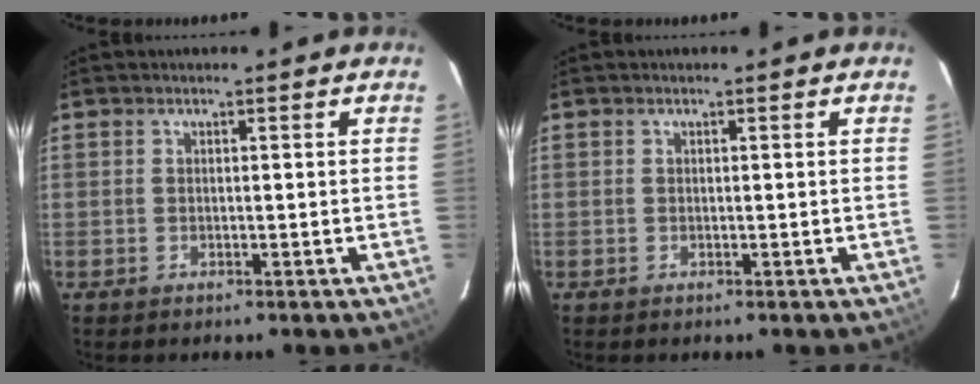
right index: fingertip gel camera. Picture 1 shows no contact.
{"total": 0.0}